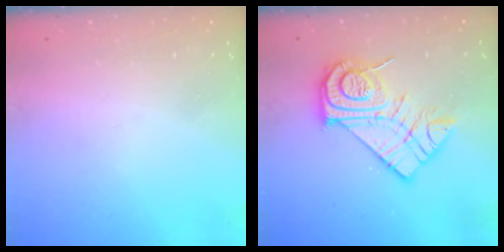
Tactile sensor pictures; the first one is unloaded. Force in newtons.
{"total": 16.5, "press": 16.5, "slide": 1.2}